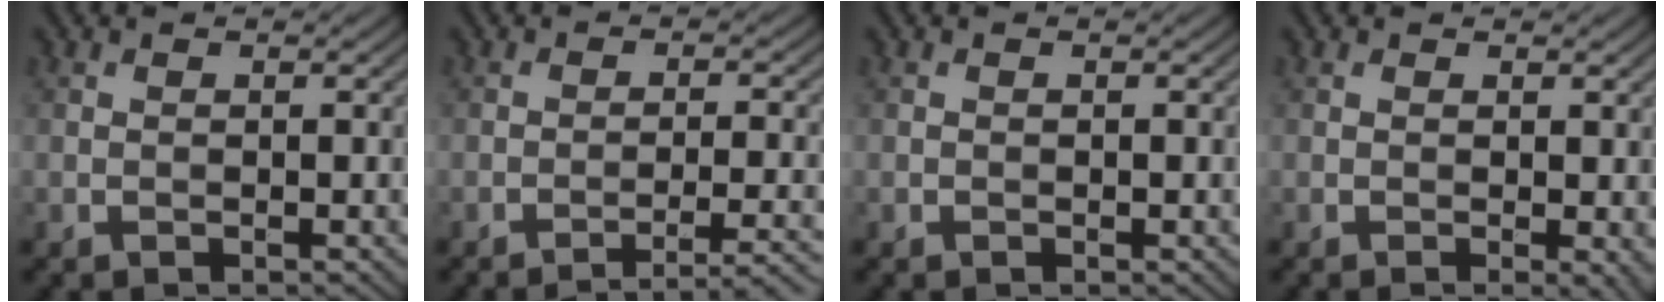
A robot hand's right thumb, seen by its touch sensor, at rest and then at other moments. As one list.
[{"total": 4.5, "force": [-3.0, 0.5, 3.3], "torque": [-0.050, 0.013, -0.055]}, {"total": 0.0}, {"total": 2.0, "force": [0.1, 0.3, 2.0], "torque": [-0.028, -0.003, 0.002]}]